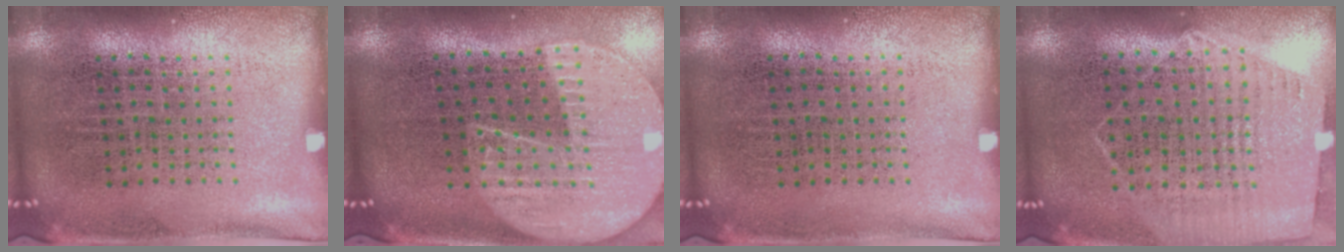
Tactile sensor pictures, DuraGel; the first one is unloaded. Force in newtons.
{"total": 2.3, "press": 2.0, "slide": 1.1}
{"total": 0.0}
{"total": 1.2, "press": 1.1, "slide": 0.4}